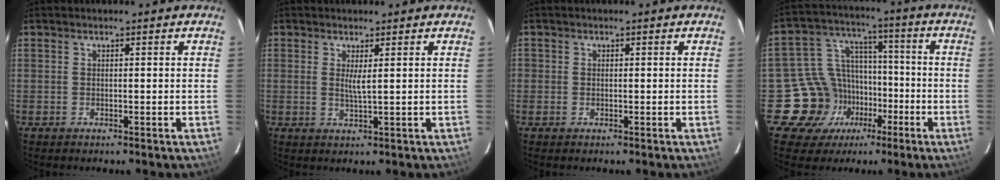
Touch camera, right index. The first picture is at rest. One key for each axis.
{"total": 2.3, "fx": 0.7, "fy": -0.1, "fz": 2.2, "tx": -0.037, "ty": -0.003, "tz": 0.011}
{"total": 0.6, "fx": 0.0, "fy": 0.6, "fz": 0.2, "tx": -0.003, "ty": 0.001, "tz": -0.002}
{"total": 12.8, "fx": -6.3, "fy": 11.0, "fz": 1.7, "tx": -0.041, "ty": 0.052, "tz": -0.095}